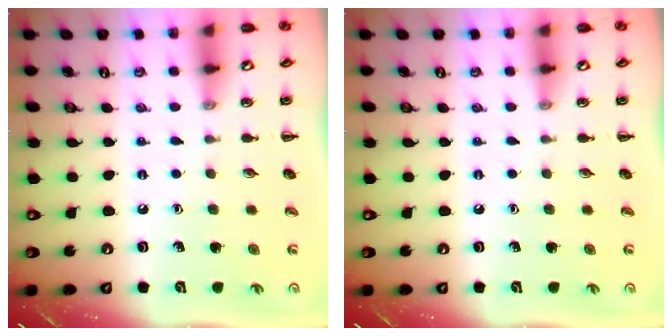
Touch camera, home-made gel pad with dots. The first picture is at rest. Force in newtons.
{"total": 0.0}